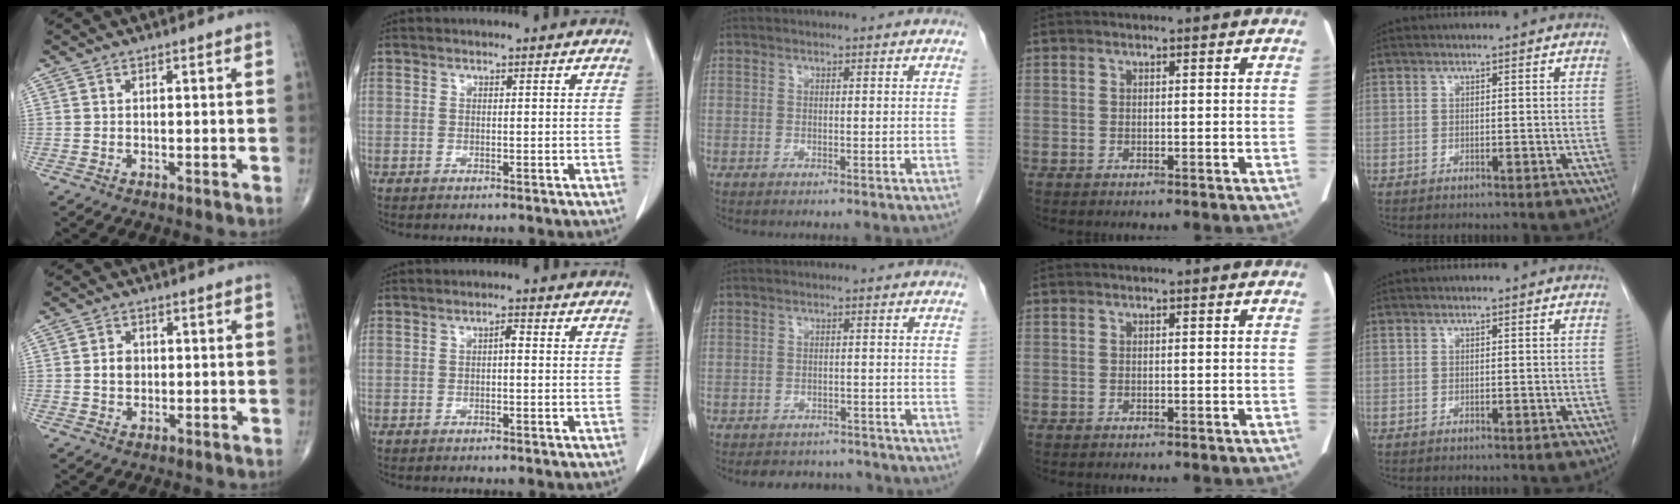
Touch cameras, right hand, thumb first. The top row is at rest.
{"thumb": {"total": 3.0, "force": [0.2, 2.4, 1.8], "torque": [-0.023, 0.003, 0.003]}, "index": {"total": 1.2, "force": [0.0, 0.4, 1.2], "torque": [-0.021, 0.003, -0.002]}, "middle": {"total": 7.0, "force": [-6.4, 2.5, 1.1], "torque": [-0.008, 0.007, -0.078]}}